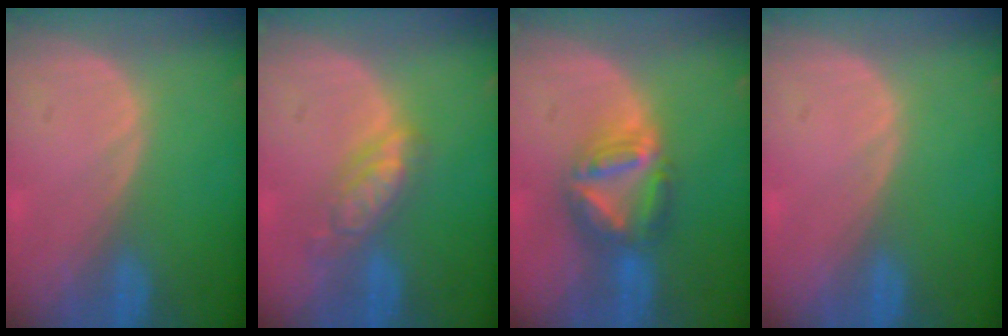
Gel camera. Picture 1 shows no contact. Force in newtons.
{"total": 5.5, "press": 5.0, "slide": 2.4}
{"total": 7.8, "press": 6.7, "slide": 4.0}
{"total": 0.0}